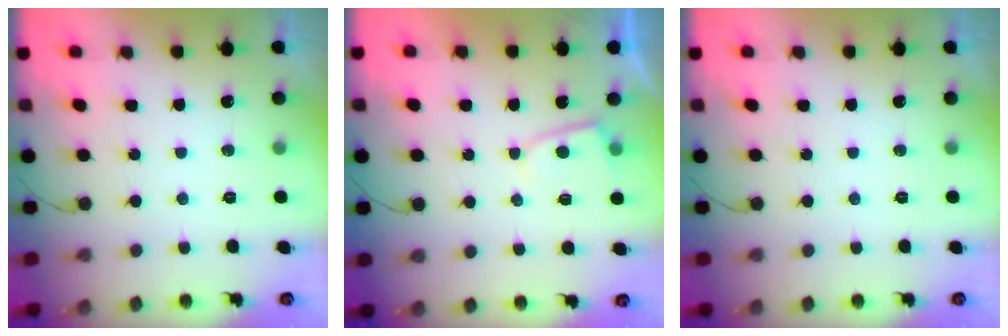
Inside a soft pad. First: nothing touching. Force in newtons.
{"total": 3.0, "press": 2.9, "slide": 0.3}
{"total": 0.0}